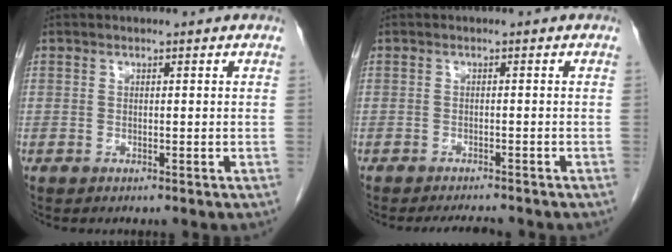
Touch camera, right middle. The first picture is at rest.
{"total": 3.6, "force": [-3.4, 0.4, 1.1], "torque": [-0.014, -0.009, -0.049]}